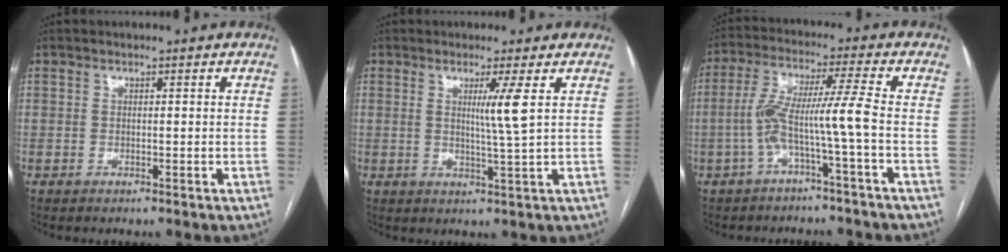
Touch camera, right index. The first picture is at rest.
{"total": 4.2, "force": [1.3, -1.3, 3.7], "torque": [-0.068, -0.014, 0.024]}
{"total": 7.8, "force": [-2.5, -1.4, 7.2], "torque": [-0.152, 0.030, -0.047]}